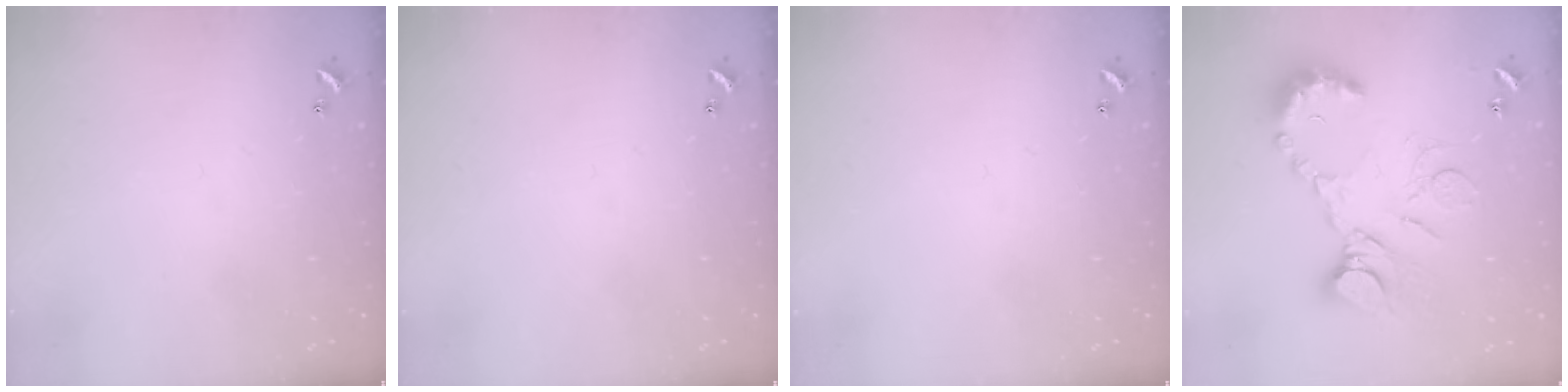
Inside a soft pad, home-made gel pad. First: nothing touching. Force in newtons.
{"total": 0.0}
{"total": 0.0}
{"total": 14.9, "press": 14.9, "slide": 0.7}